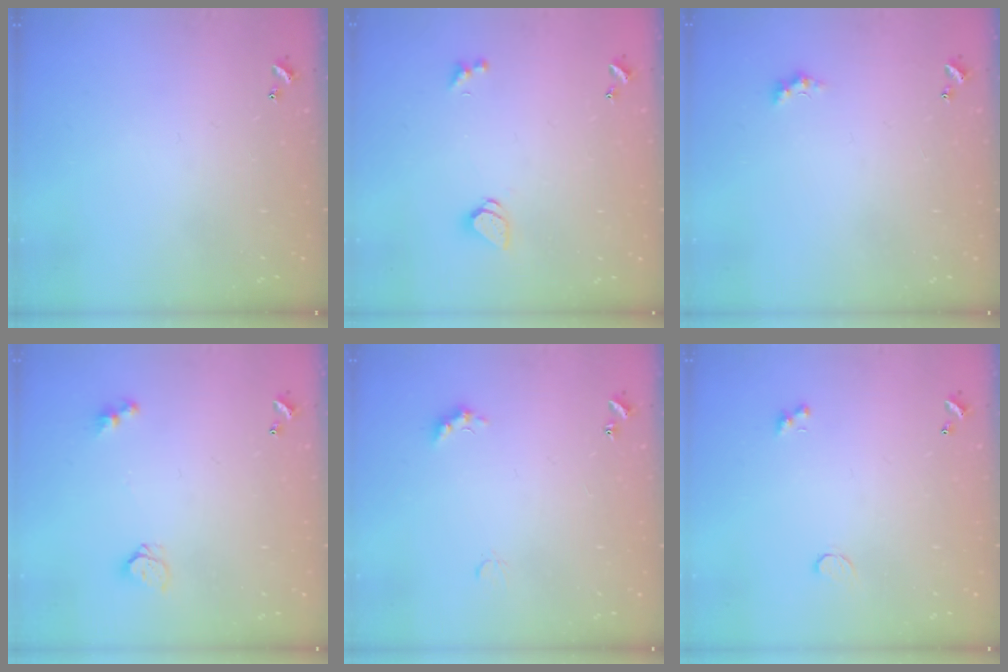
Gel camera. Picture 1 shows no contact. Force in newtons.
{"total": 1.5, "press": 1.4, "slide": 0.5}
{"total": 1.1, "press": 1.1, "slide": 0.4}
{"total": 3.8, "press": 3.7, "slide": 0.2}
{"total": 2.8, "press": 2.7, "slide": 0.6}
{"total": 0.8, "press": 0.7, "slide": 0.4}